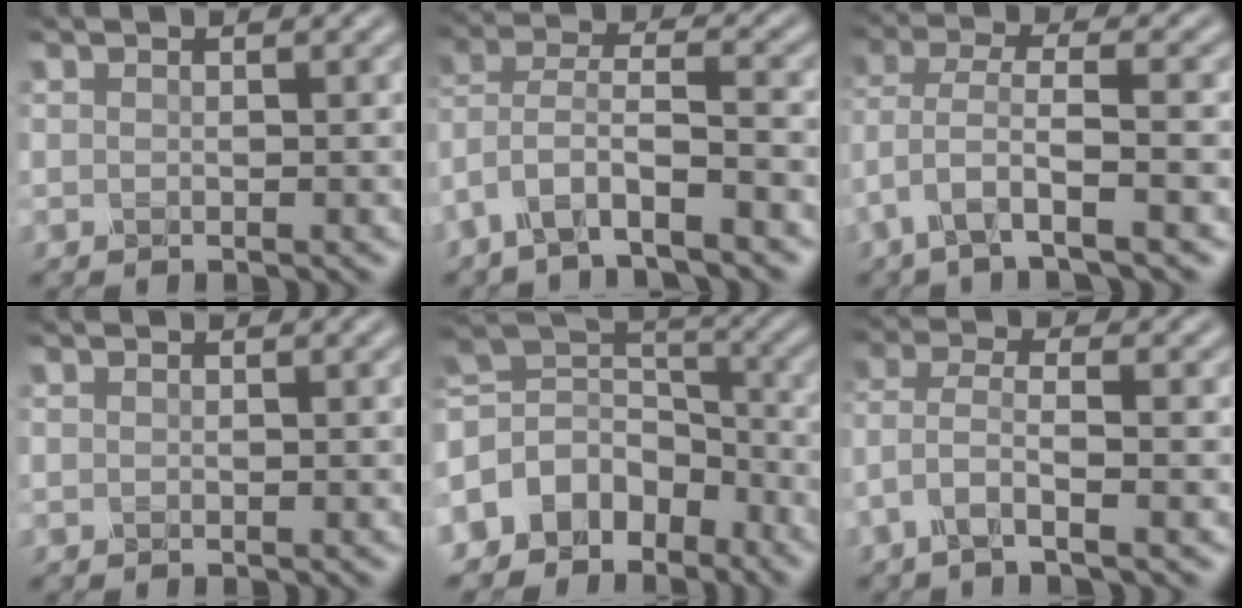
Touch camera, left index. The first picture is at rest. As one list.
[{"total": 5.4, "force": [-3.5, 1.5, 3.9], "torque": [-0.076, 0.001, -0.075]}, {"total": 5.0, "force": [-2.3, 1.2, 4.2], "torque": [-0.088, 0.001, -0.049]}, {"total": 0.0}, {"total": 8.0, "force": [-4.7, 5.7, 2.9], "torque": [-0.056, 0.014, -0.100]}, {"total": 3.6, "force": [-1.8, 0.7, 3.0], "torque": [-0.066, 0.004, -0.046]}]